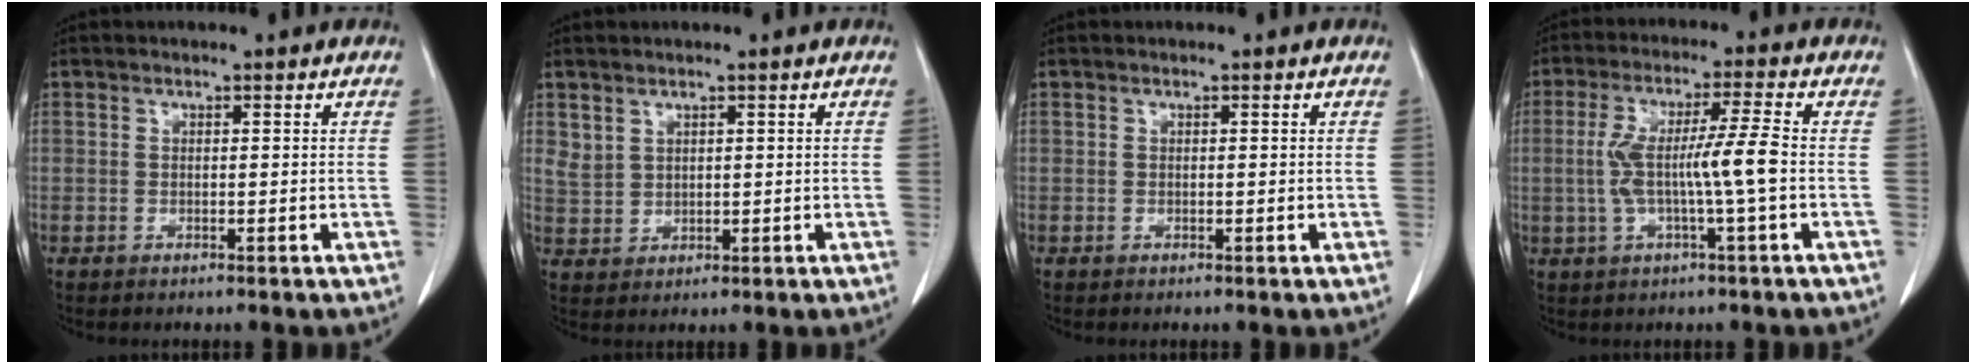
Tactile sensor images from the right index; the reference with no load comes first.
{"total": 2.7, "force": [1.8, 1.8, 0.8], "torque": [-0.015, -0.004, 0.044]}
{"total": 0.0}
{"total": 8.4, "force": [-0.9, -0.5, 8.4], "torque": [-0.166, 0.014, -0.015]}